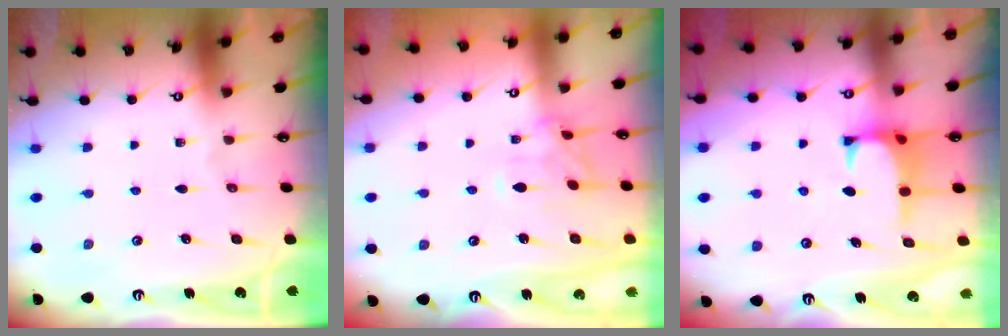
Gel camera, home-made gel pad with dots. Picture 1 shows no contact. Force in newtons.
{"total": 0.0}
{"total": 0.9, "press": 0.7, "slide": 0.7}